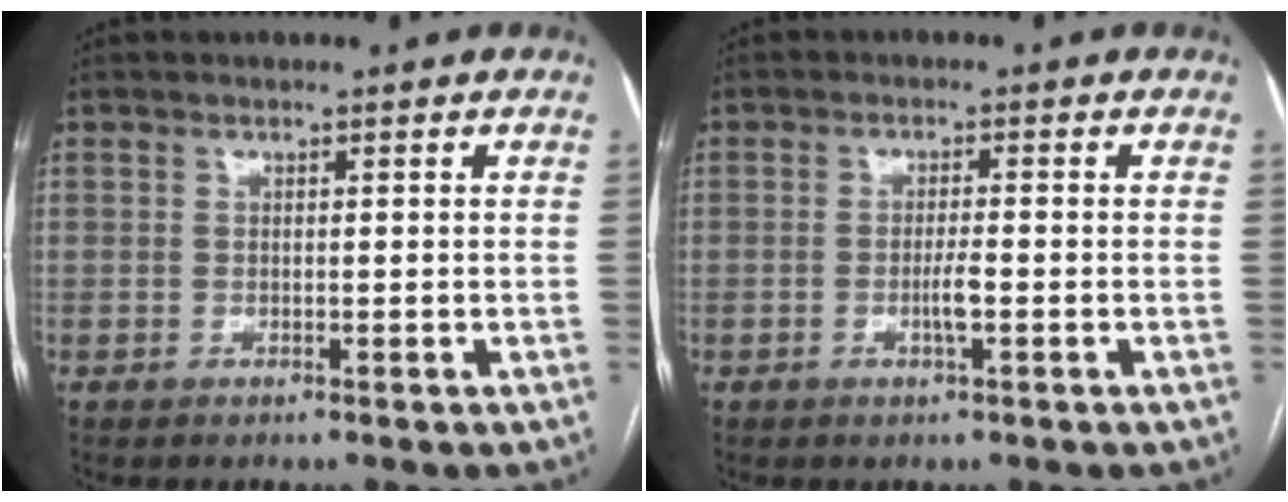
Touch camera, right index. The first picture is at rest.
{"total": 2.4, "force": [-0.7, 0.1, 2.3], "torque": [-0.047, -0.001, -0.011]}